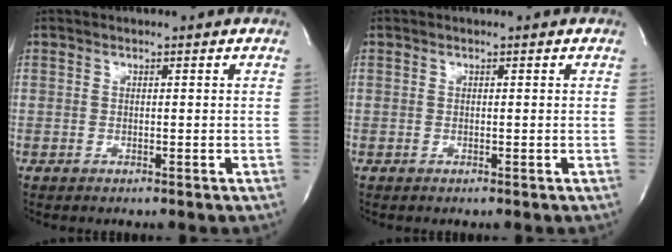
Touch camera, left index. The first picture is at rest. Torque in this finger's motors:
{"motor_torque": [0.00, 0.00, 0.00, 0.00]}